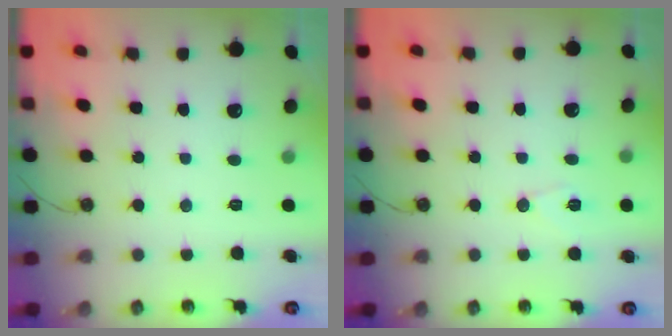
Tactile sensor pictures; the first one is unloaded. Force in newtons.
{"total": 6.6, "press": 6.2, "slide": 2.4}